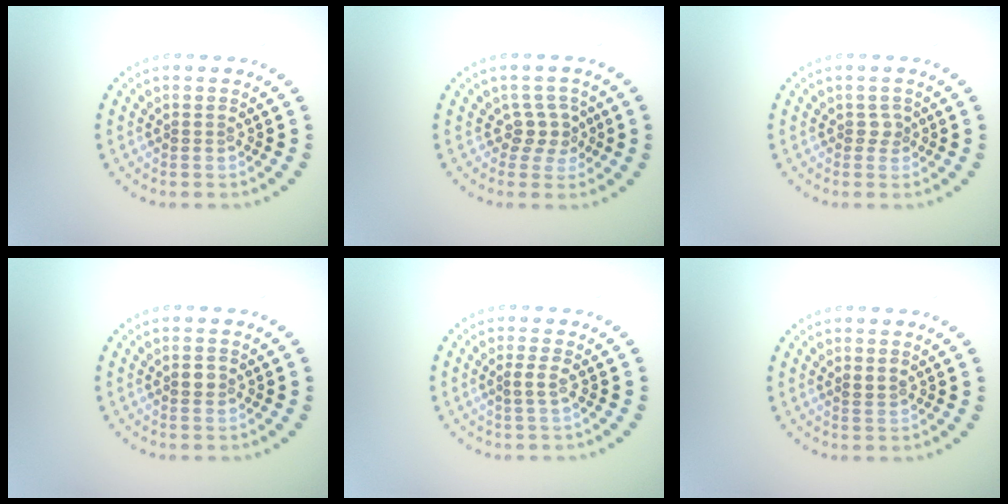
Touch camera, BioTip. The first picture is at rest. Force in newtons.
{"total": 2.1, "press": 1.6, "slide": 1.4}
{"total": 0.9, "press": 0.6, "slide": 0.7}
{"total": 1.0, "press": 0.9, "slide": 0.3}
{"total": 1.0, "press": 0.9, "slide": 0.6}
{"total": 0.8, "press": 0.8, "slide": 0.1}